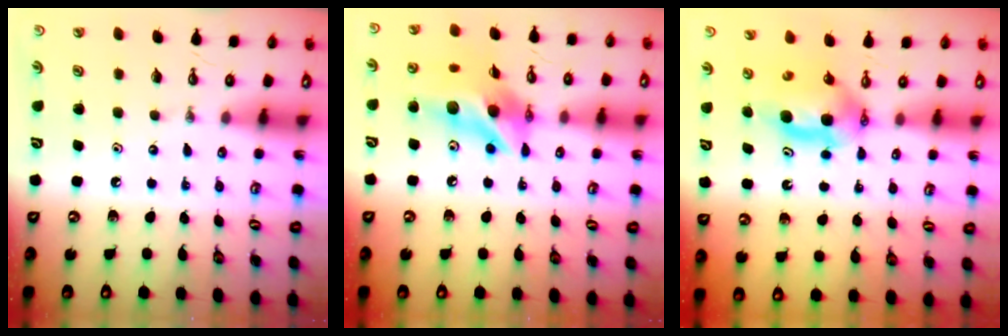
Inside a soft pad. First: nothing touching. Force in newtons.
{"total": 14.1, "press": 14.0, "slide": 1.2}
{"total": 6.4, "press": 4.9, "slide": 4.1}